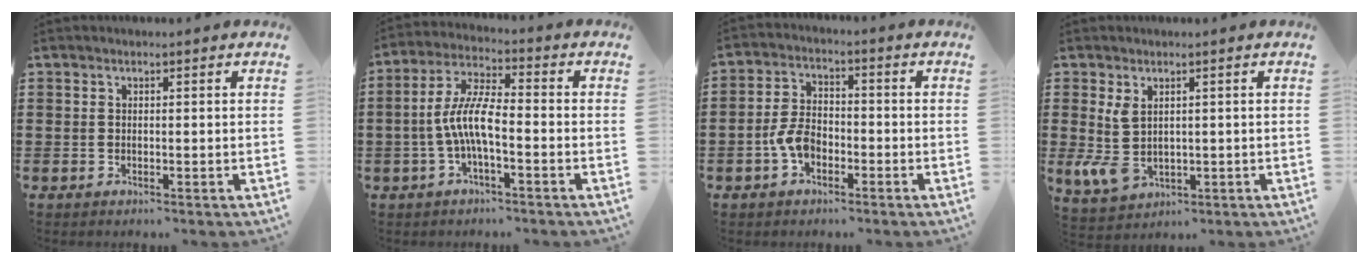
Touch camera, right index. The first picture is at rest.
{"total": 7.6, "force": [-2.2, 2.0, 7.0], "torque": [-0.162, -0.008, -0.048]}
{"total": 5.4, "force": [-2.3, 3.1, 3.8], "torque": [-0.102, -0.005, -0.049]}
{"total": 4.9, "force": [0.6, 3.2, 3.7], "torque": [-0.111, -0.009, 0.004]}